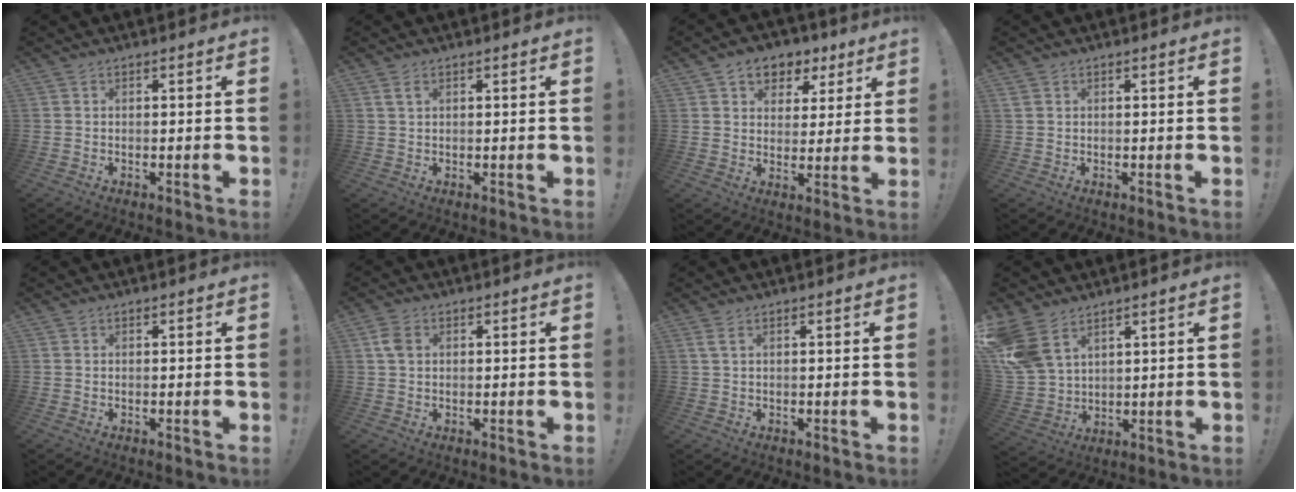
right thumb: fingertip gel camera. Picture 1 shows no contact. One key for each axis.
{"total": 2.2, "fx": 1.2, "fy": 1.1, "fz": 1.6, "tx": -0.028, "ty": 0.000, "tz": 0.020}
{"total": 7.7, "fx": 3.8, "fy": 6.2, "fz": 2.5, "tx": -0.028, "ty": -0.016, "tz": 0.075}
{"total": 1.2, "fx": 0.7, "fy": 0.8, "fz": 0.5, "tx": -0.014, "ty": 0.004, "tz": 0.013}
{"total": 0.0}
{"total": 3.8, "fx": 1.2, "fy": 2.4, "fz": 2.8, "tx": -0.041, "ty": 0.000, "tz": 0.020}
{"total": 1.9, "fx": 1.0, "fy": 0.3, "fz": 1.6, "tx": -0.037, "ty": 0.000, "tz": 0.018}
{"total": 11.9, "fx": 6.9, "fy": 7.4, "fz": 6.2, "tx": -0.137, "ty": -0.035, "tz": 0.139}